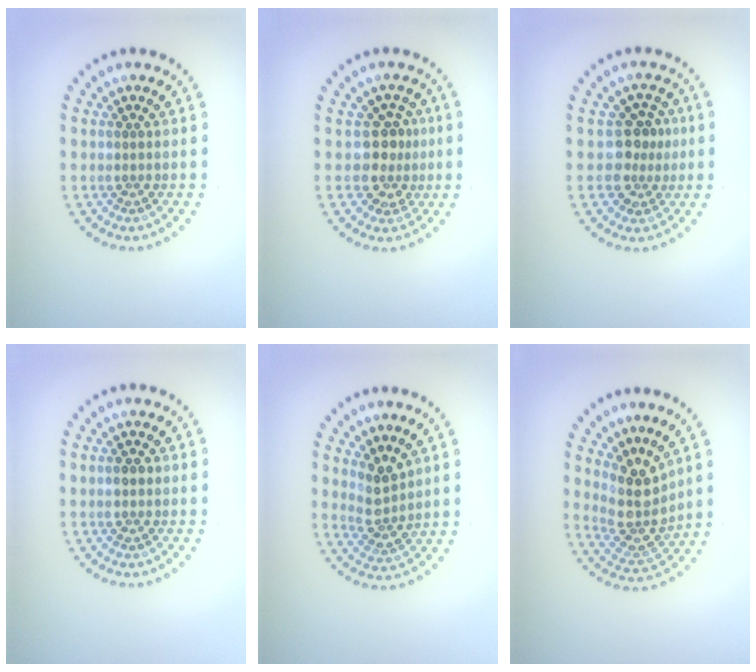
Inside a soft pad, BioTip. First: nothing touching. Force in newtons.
{"total": 2.7, "press": 2.3, "slide": 1.5}
{"total": 3.0, "press": 2.6, "slide": 1.5}
{"total": 1.4, "press": 1.4, "slide": 0.2}
{"total": 2.8, "press": 2.1, "slide": 1.9}
{"total": 4.1, "press": 3.2, "slide": 2.6}